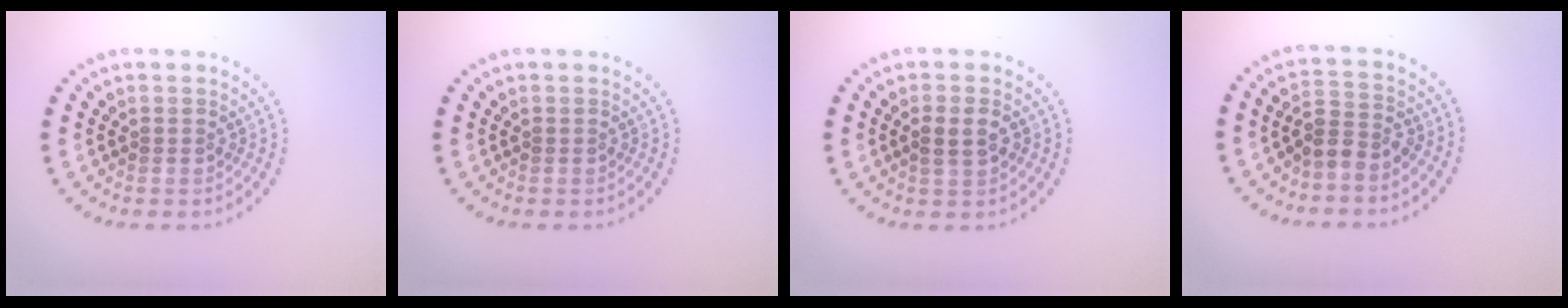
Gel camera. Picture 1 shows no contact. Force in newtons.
{"total": 0.0}
{"total": 1.9, "press": 1.9, "slide": 0.3}
{"total": 2.7, "press": 2.4, "slide": 1.2}